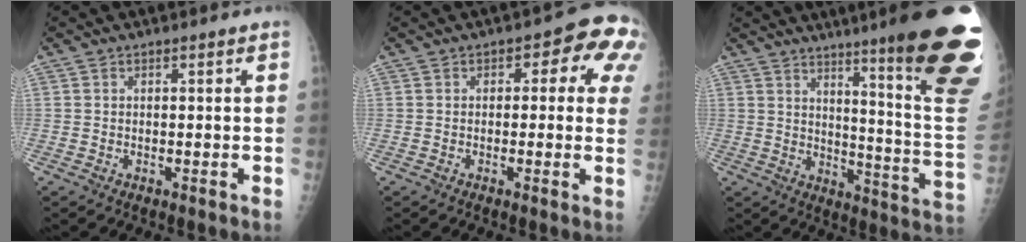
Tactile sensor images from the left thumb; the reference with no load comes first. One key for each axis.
{"total": 9.1, "fx": 2.6, "fy": 4.7, "fz": 7.3, "tx": -0.034, "ty": 0.012, "tz": 0.017}
{"total": 26.6, "fx": 16.6, "fy": 2.2, "fz": 20.6, "tx": -0.208, "ty": -0.100, "tz": 0.226}